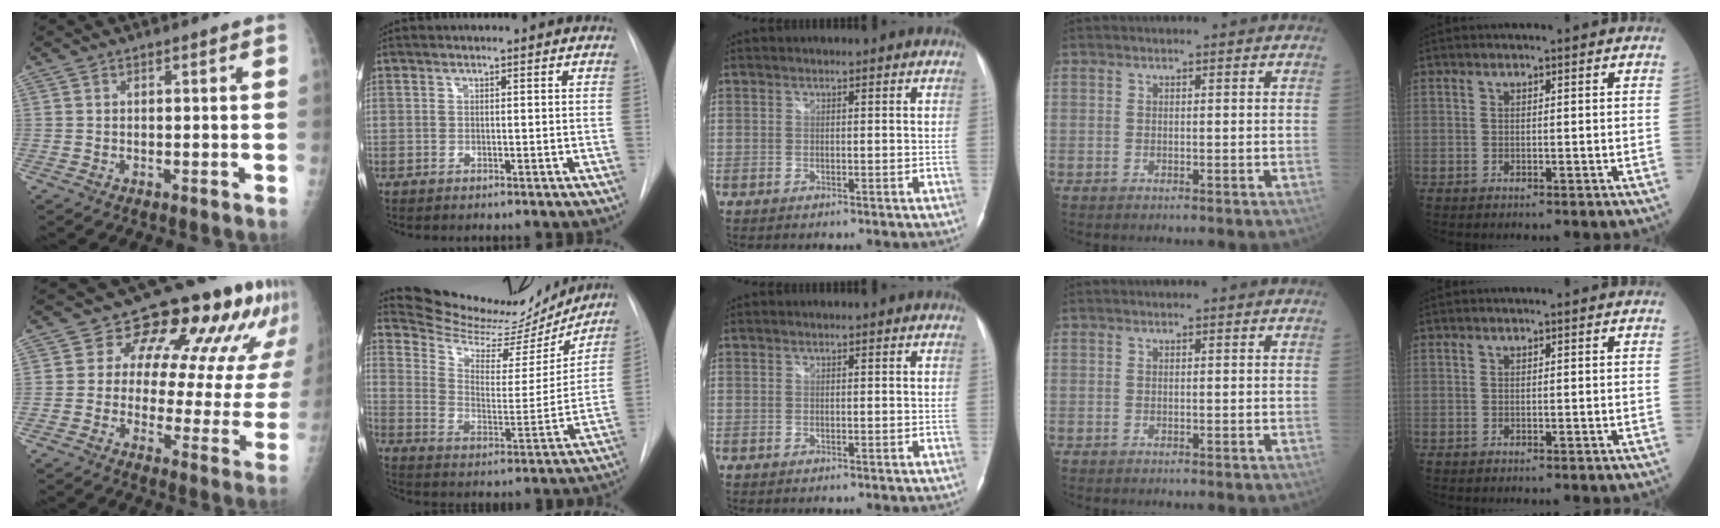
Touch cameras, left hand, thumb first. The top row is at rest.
{"thumb": {"total": 18.1, "force": [10.0, 9.5, 11.8], "torque": [-0.100, -0.030, 0.110]}, "index": {"total": 17.5, "force": [16.8, 3.7, 3.0], "torque": [-0.050, -0.037, 0.239]}}